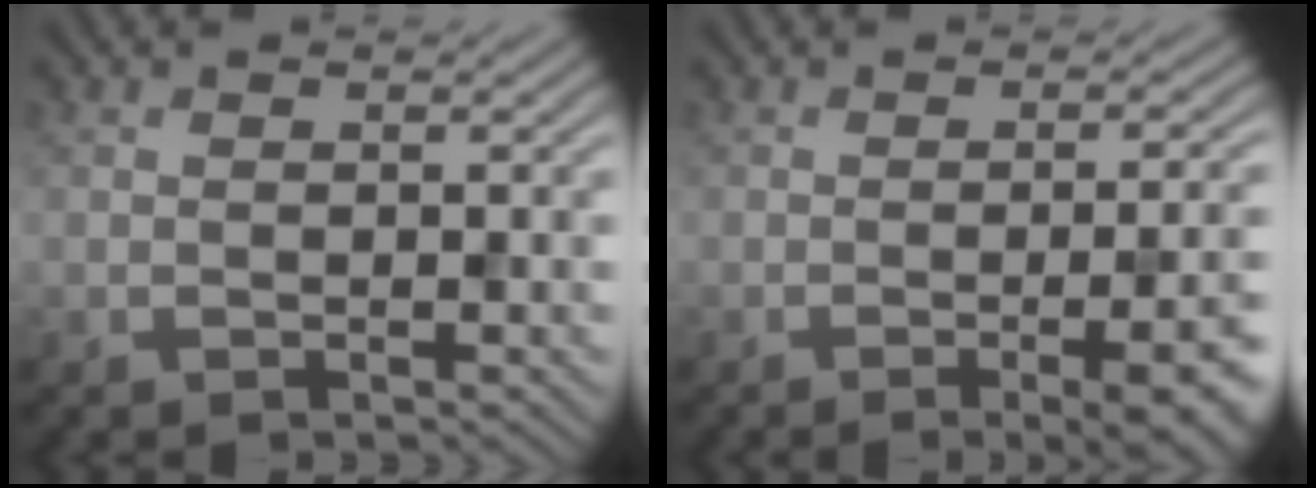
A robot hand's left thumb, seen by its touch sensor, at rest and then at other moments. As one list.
[{"total": 8.2, "force": [-3.0, 2.4, 7.3], "torque": [-0.087, -0.004, -0.032]}]